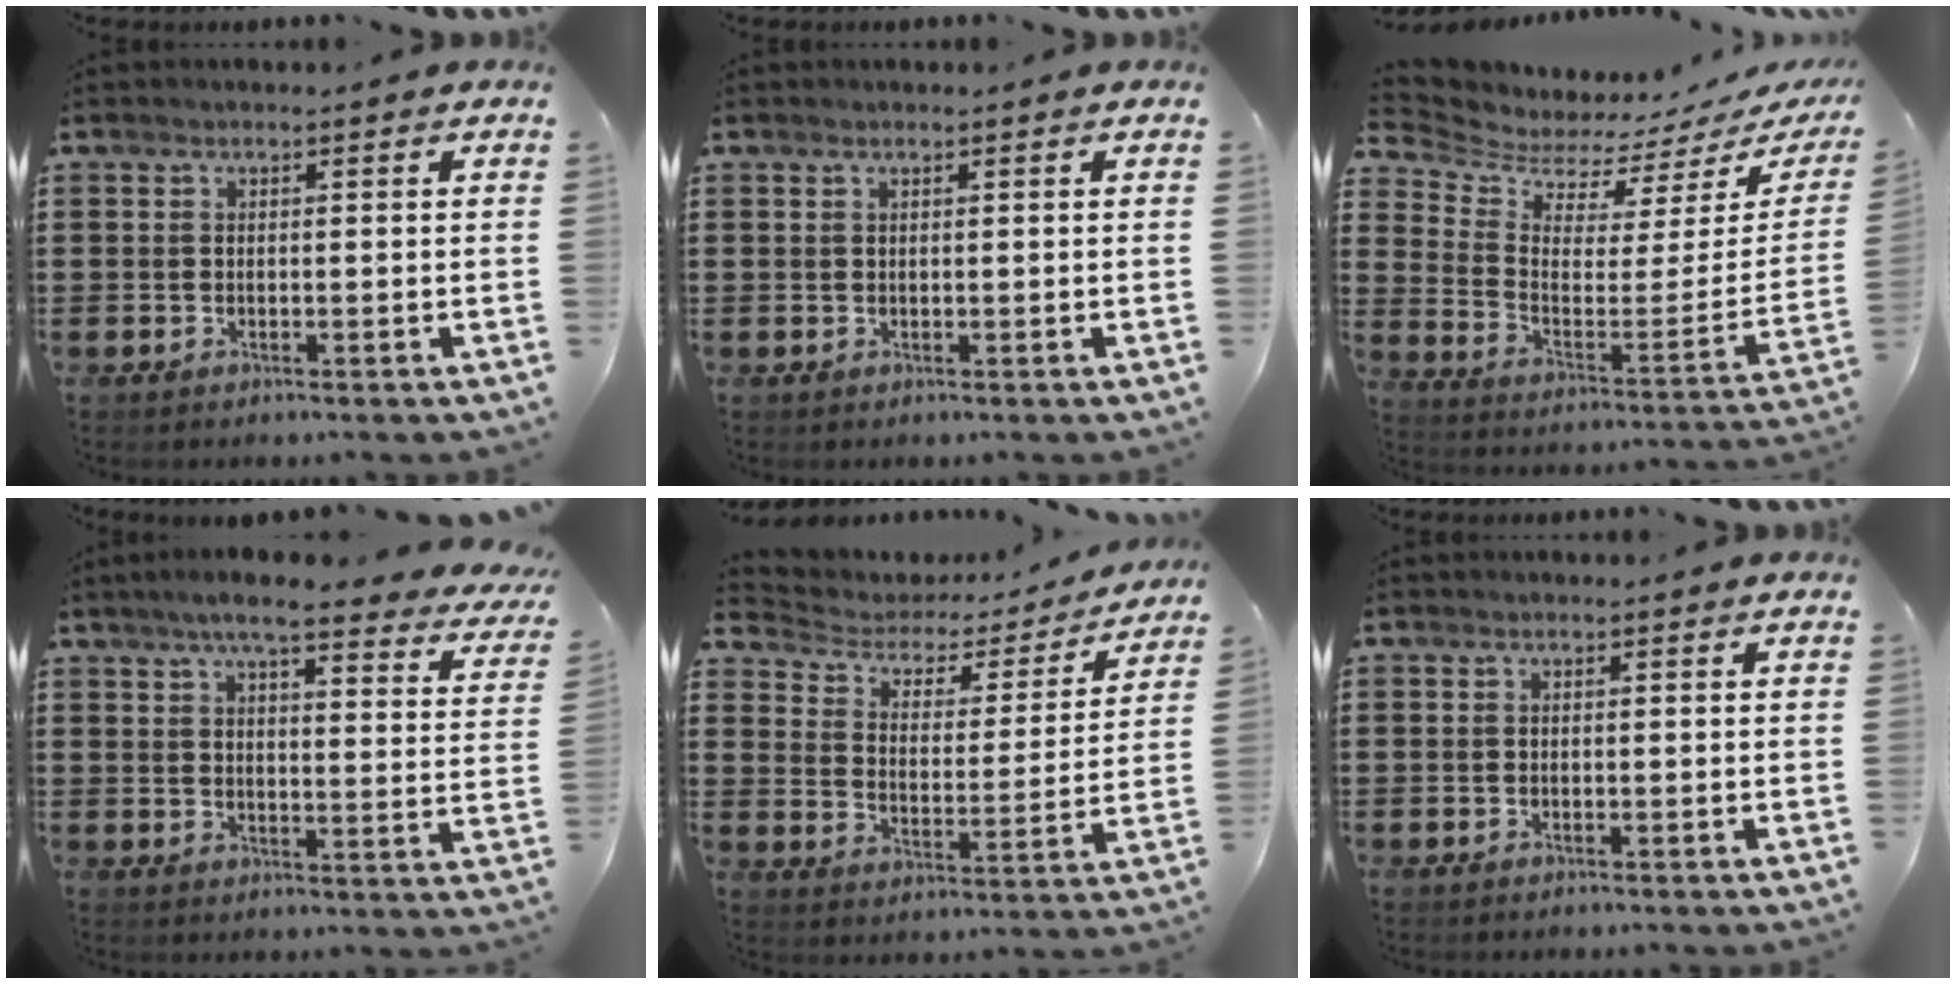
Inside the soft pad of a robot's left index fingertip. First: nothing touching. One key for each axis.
{"total": 0.5, "fx": 0.4, "fy": 0.0, "fz": 0.4, "tx": -0.008, "ty": -0.001, "tz": 0.008}
{"total": 4.8, "fx": 4.7, "fy": 1.0, "fz": 0.1, "tx": -0.037, "ty": -0.050, "tz": 0.077}
{"total": 6.9, "fx": 5.7, "fy": 0.4, "fz": 3.8, "tx": -0.076, "ty": -0.026, "tz": 0.095}
{"total": 3.2, "fx": 2.5, "fy": 1.8, "fz": 1.0, "tx": -0.041, "ty": -0.017, "tz": 0.031}
{"total": 0.0}